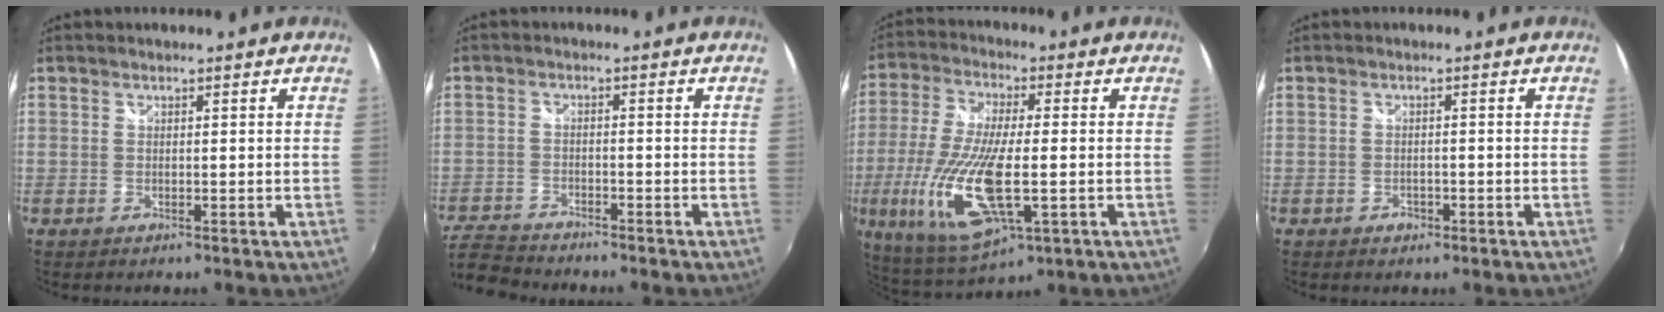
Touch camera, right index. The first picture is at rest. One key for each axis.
{"total": 7.7, "fx": -7.2, "fy": 2.2, "fz": 1.6, "tx": -0.066, "ty": -0.005, "tz": -0.140}
{"total": 18.7, "fx": -4.3, "fy": 5.9, "fz": 17.2, "tx": -0.366, "ty": -0.031, "tz": -0.076}
{"total": 1.5, "fx": -1.0, "fy": 1.1, "fz": 0.3, "tx": -0.009, "ty": 0.000, "tz": -0.014}